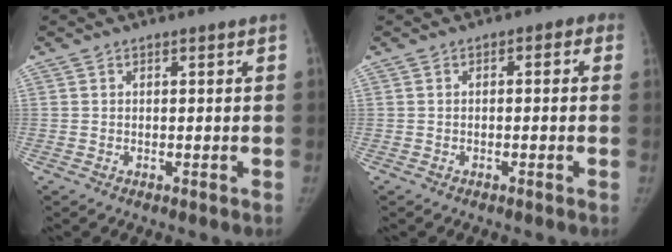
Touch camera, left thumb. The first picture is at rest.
{"total": 2.2, "force": [-0.2, 1.6, 1.5], "torque": [0.003, 0.020, -0.016]}